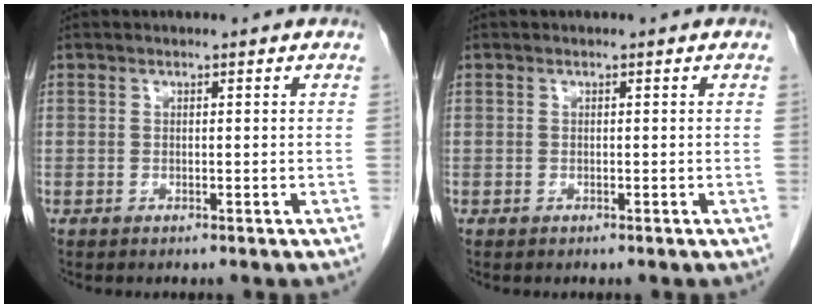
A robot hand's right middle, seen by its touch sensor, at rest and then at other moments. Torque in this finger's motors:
{"motor_torque": [-0.01, 0.02, 0.05, 0.01]}